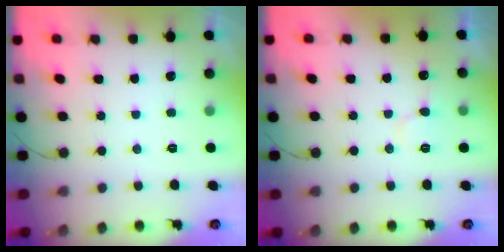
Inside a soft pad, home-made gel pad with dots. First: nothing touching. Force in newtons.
{"total": 6.8, "press": 6.8, "slide": 0.5}